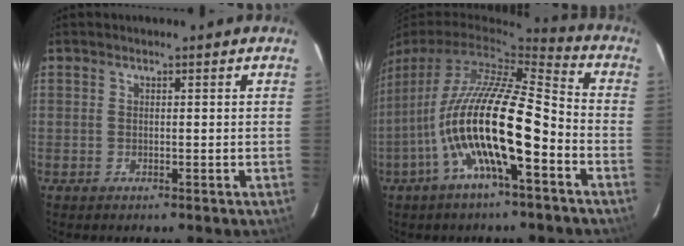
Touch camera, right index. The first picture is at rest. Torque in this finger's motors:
{"motor_torque": [1.29, -0.54, 1.05, 0.21]}